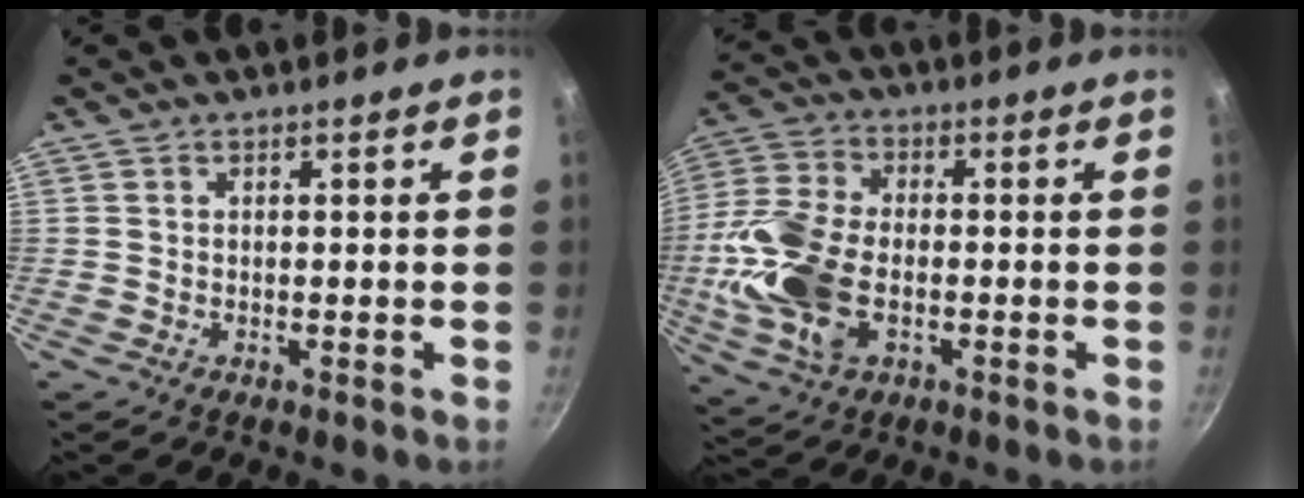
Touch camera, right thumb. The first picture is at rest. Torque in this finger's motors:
{"motor_torque": [1.71, 2.55, 1.72, -0.65, 0.24]}